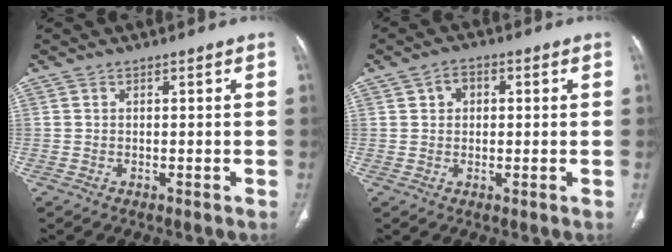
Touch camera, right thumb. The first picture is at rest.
{"total": 3.5, "force": [0.9, 2.7, 2.0], "torque": [-0.019, 0.007, 0.014]}